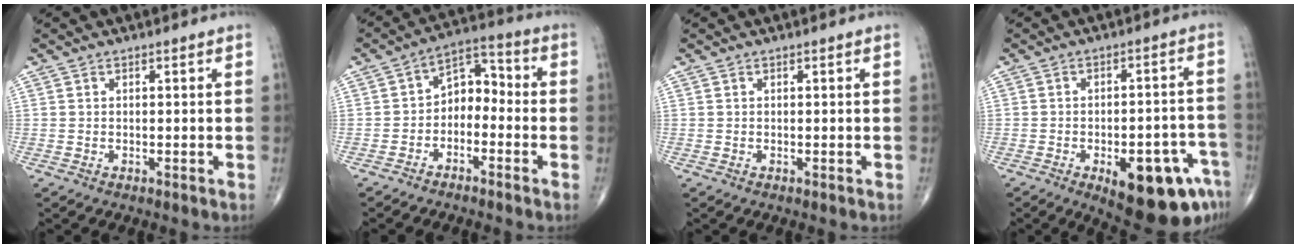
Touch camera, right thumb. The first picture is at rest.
{"total": 7.2, "force": [-2.3, 4.9, 4.6], "torque": [-0.046, 0.047, -0.055]}
{"total": 0.0}
{"total": 16.6, "force": [-8.0, 6.6, 13.0], "torque": [-0.113, 0.038, -0.092]}